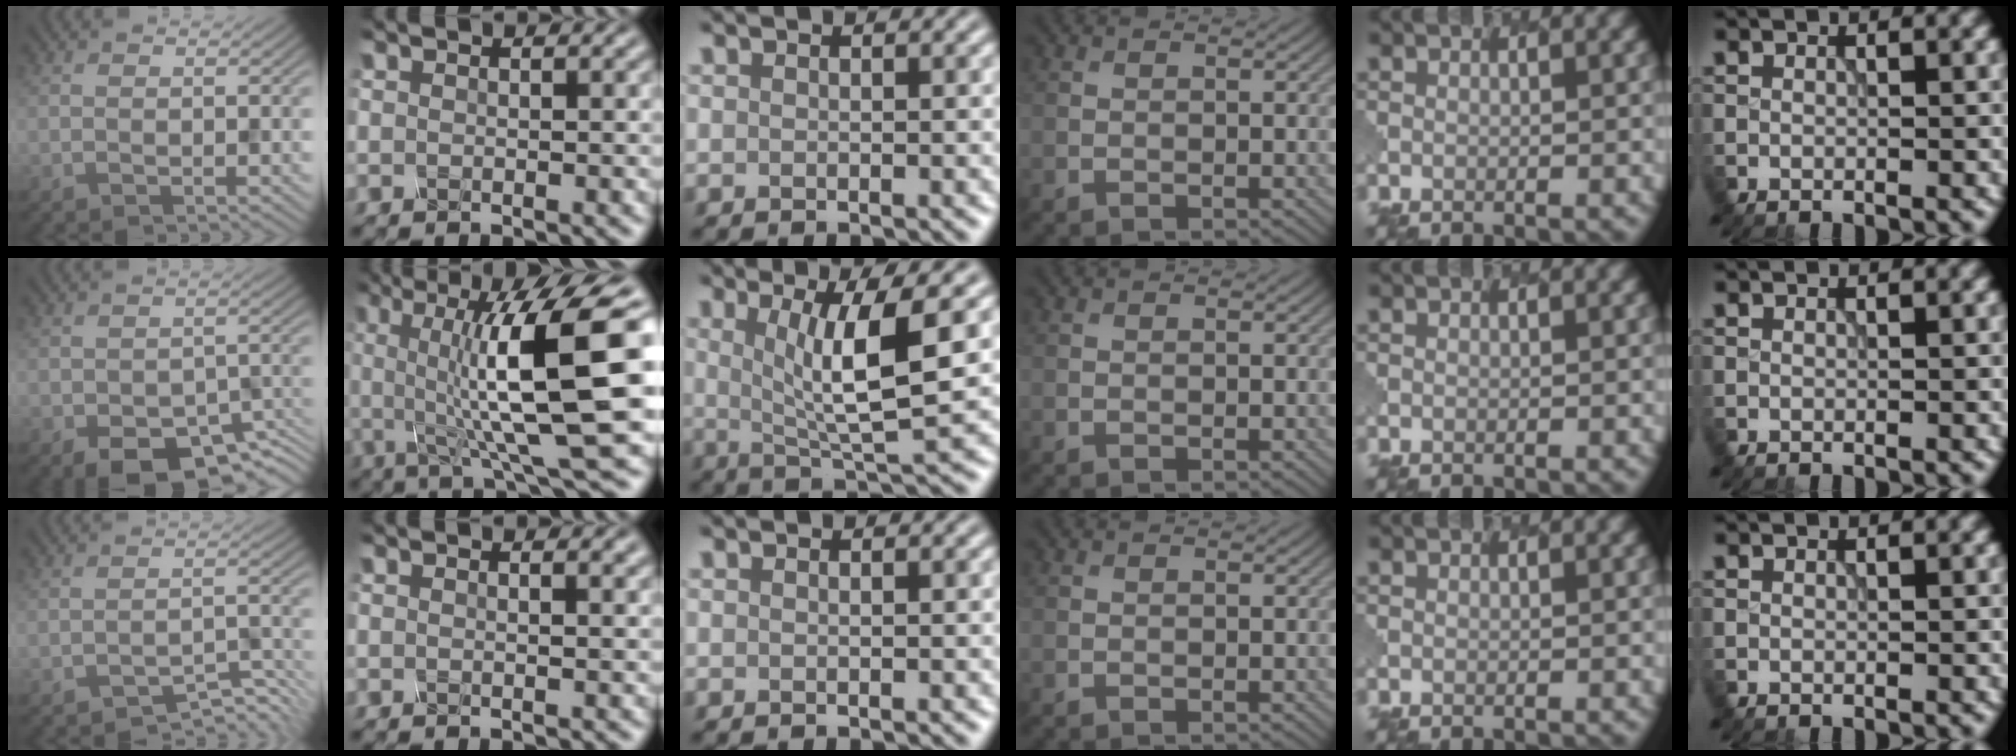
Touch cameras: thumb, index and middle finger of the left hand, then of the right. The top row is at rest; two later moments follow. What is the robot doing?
{"motion": "shake", "object": "salt shaker"}